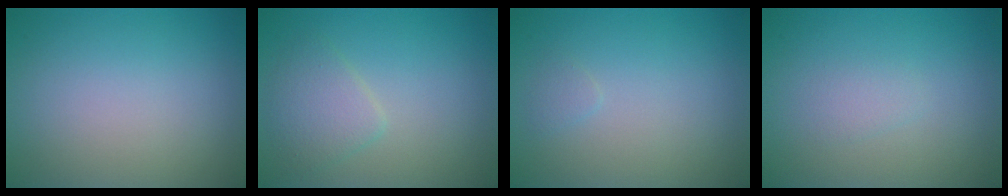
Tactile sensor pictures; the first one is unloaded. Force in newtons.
{"total": 2.6, "press": 2.6, "slide": 0.1}
{"total": 0.6, "press": 0.6, "slide": 0.1}
{"total": 0.9, "press": 0.9, "slide": 0.1}